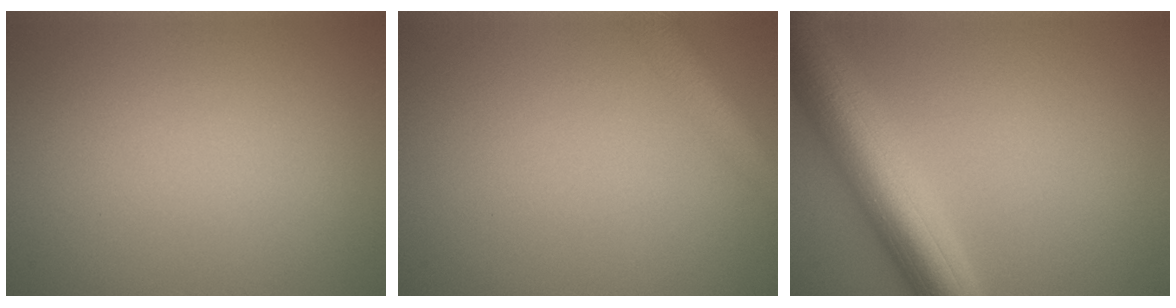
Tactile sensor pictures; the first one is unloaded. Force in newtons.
{"total": 3.0, "press": 3.0, "slide": 0.1}
{"total": 8.7, "press": 8.7, "slide": 0.4}